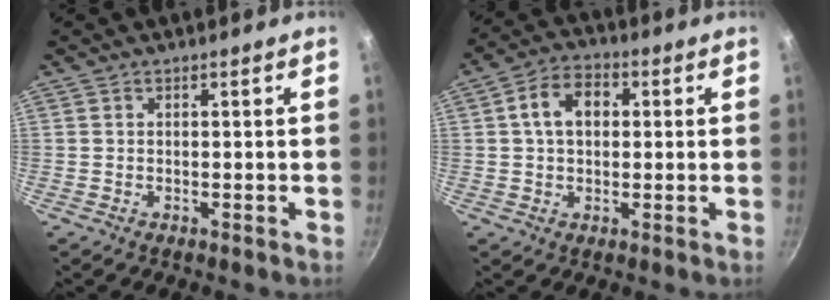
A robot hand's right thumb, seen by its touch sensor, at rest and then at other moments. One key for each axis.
{"total": 8.0, "fx": 1.3, "fy": 5.7, "fz": 5.5, "tx": -0.073, "ty": 0.018, "tz": 0.010}